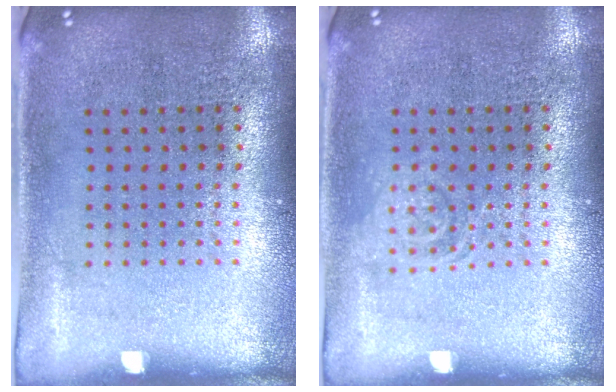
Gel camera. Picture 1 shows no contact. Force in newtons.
{"total": 1.4, "press": 1.4, "slide": 0.2}